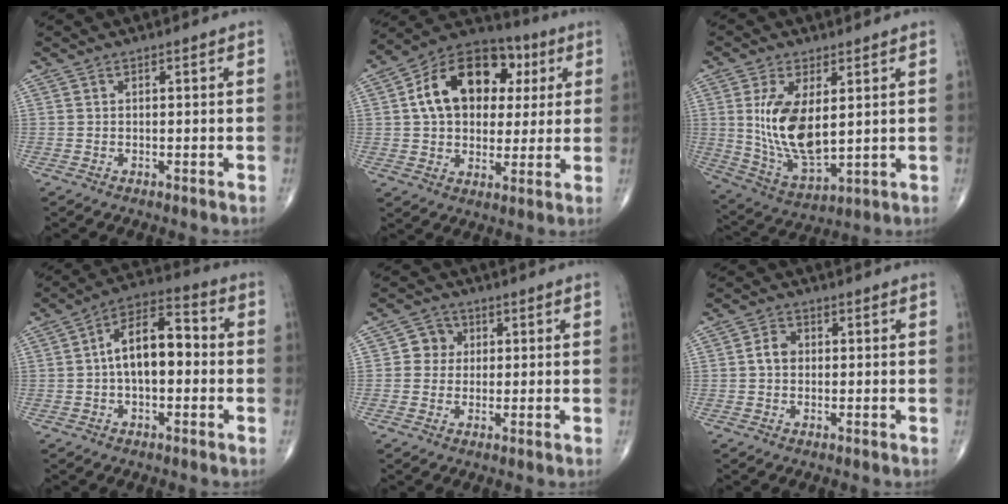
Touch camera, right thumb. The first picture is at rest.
{"total": 18.9, "force": [4.4, 13.0, 12.9], "torque": [-0.177, 0.016, 0.066]}
{"total": 13.8, "force": [2.3, 6.7, 11.8], "torque": [-0.220, -0.024, 0.059]}
{"total": 12.2, "force": [-0.1, 6.5, 10.3], "torque": [-0.160, 0.040, -0.014]}
{"total": 4.3, "force": [0.7, 4.1, 1.1], "torque": [0.012, 0.006, 0.003]}
{"total": 3.1, "force": [0.1, 2.5, 1.9], "torque": [-0.029, 0.009, -0.004]}